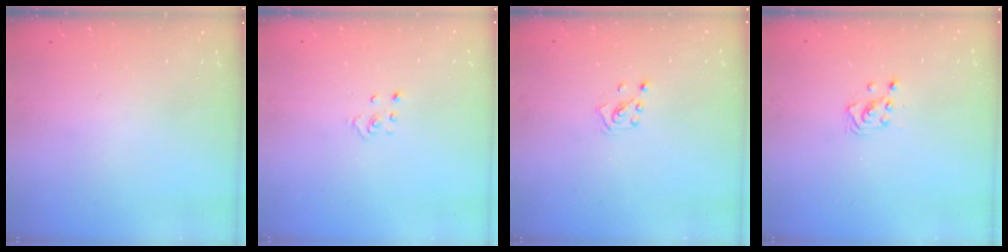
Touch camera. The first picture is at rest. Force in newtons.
{"total": 2.3, "press": 2.3, "slide": 0.2}
{"total": 2.1, "press": 2.0, "slide": 0.3}
{"total": 3.1, "press": 3.1, "slide": 0.3}